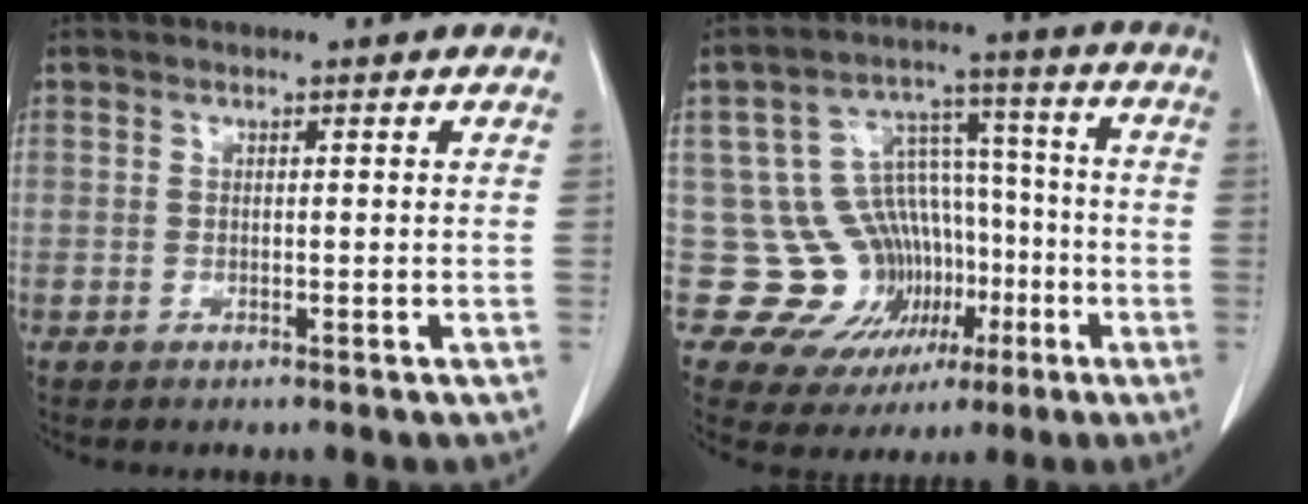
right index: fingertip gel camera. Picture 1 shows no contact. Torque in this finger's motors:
{"motor_torque": [0.07, -0.04, -0.26, -0.16]}